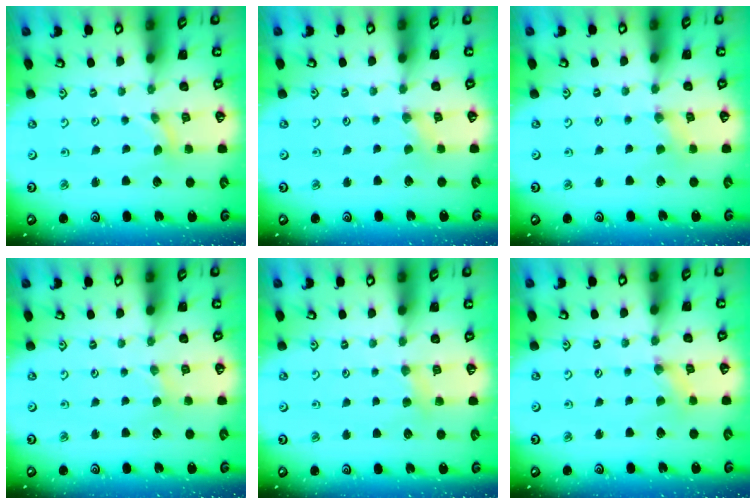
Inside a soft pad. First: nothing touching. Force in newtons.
{"total": 1.2, "press": 1.1, "slide": 0.3}
{"total": 1.5, "press": 1.5, "slide": 0.3}
{"total": 0.0}
{"total": 3.8, "press": 3.7, "slide": 0.6}
{"total": 0.8, "press": 0.7, "slide": 0.2}